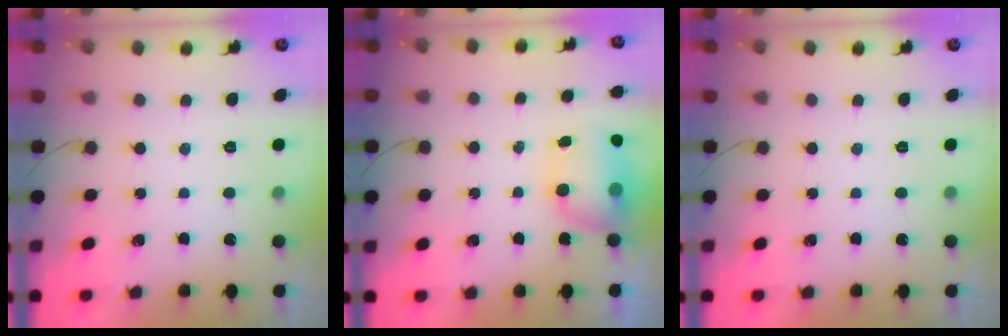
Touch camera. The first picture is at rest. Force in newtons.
{"total": 8.0, "press": 7.9, "slide": 1.3}
{"total": 0.0}